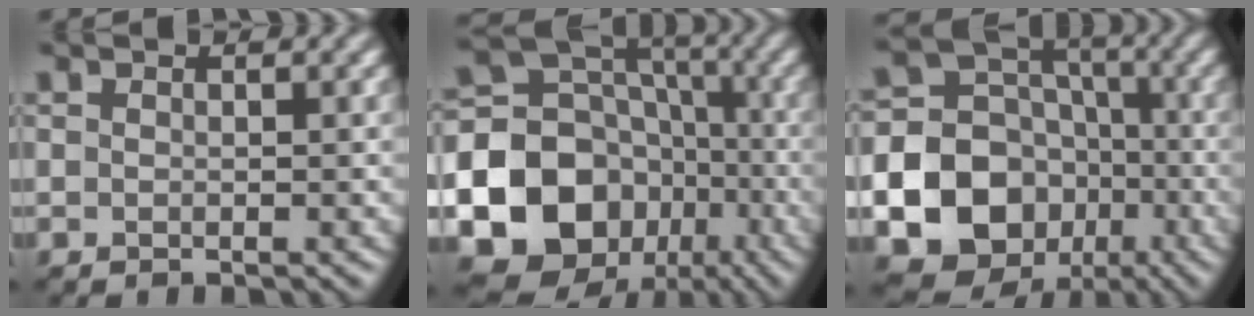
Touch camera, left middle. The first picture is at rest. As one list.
[{"total": 17.8, "force": [-6.6, 14.9, 7.1], "torque": [-0.158, -0.019, -0.122]}, {"total": 21.6, "force": [-8.5, 18.8, 6.2], "torque": [-0.156, -0.051, -0.158]}]